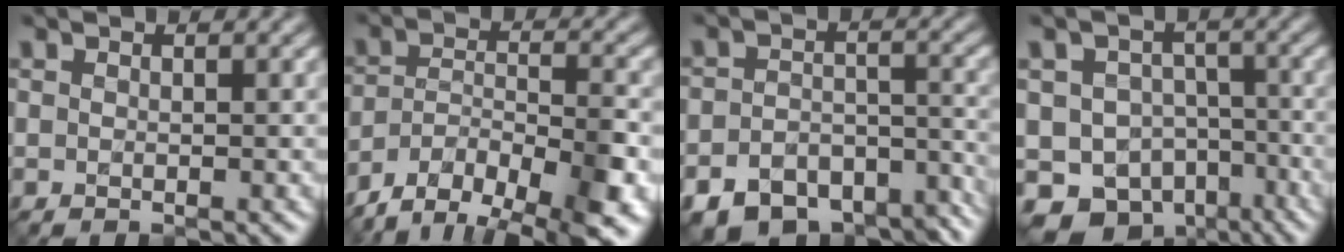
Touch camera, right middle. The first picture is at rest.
{"total": 10.2, "force": [-7.2, 4.1, 5.9], "torque": [-0.101, -0.004, -0.121]}
{"total": 11.1, "force": [-8.6, 6.0, 3.6], "torque": [-0.060, -0.023, -0.103]}
{"total": 9.3, "force": [-5.6, 6.5, 3.4], "torque": [-0.040, -0.004, -0.079]}